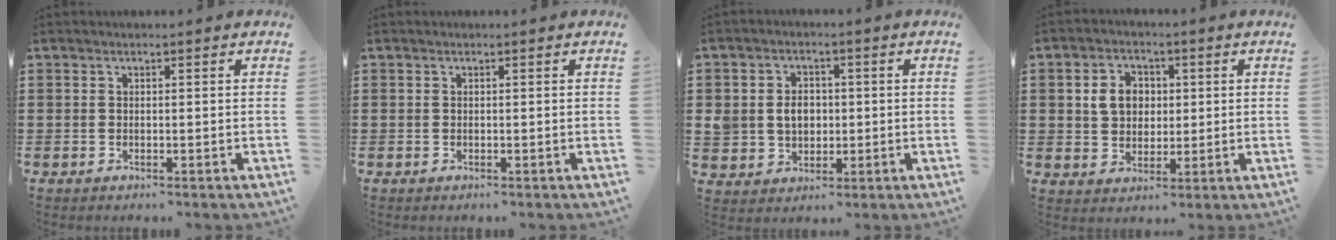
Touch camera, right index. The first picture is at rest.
{"total": 0.0}
{"total": 5.1, "force": [0.2, 4.4, 2.7], "torque": [-0.064, 0.009, -0.003]}
{"total": 5.5, "force": [1.0, 4.8, 2.5], "torque": [-0.060, 0.015, 0.013]}